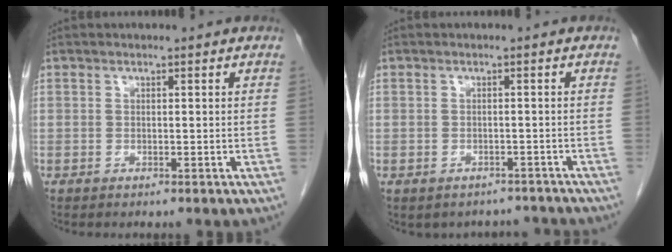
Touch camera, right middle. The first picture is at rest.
{"total": 4.8, "force": [-4.2, 2.4, 0.2], "torque": [0.007, 0.016, -0.046]}